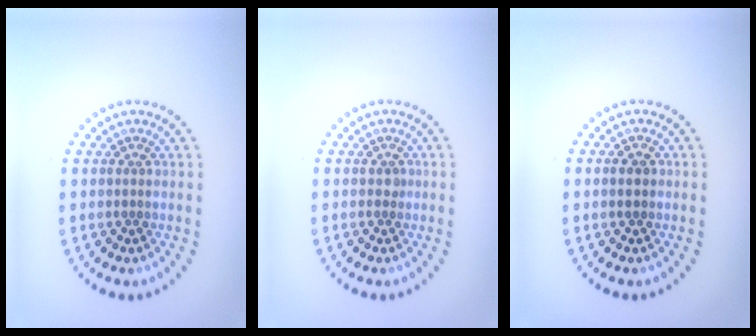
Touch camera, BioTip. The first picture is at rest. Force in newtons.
{"total": 0.6, "press": 0.5, "slide": 0.3}
{"total": 1.7, "press": 1.7, "slide": 0.2}